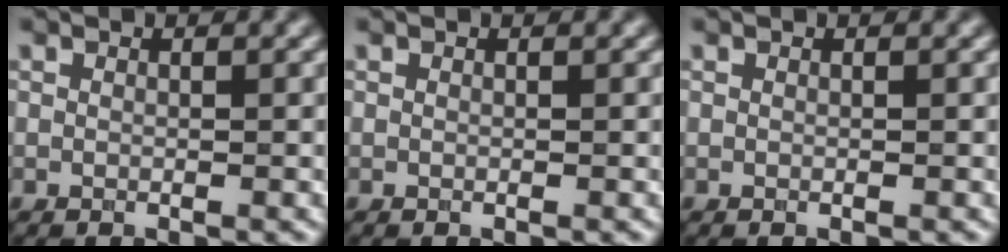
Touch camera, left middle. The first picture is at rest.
{"total": 0.0}
{"total": 0.0}